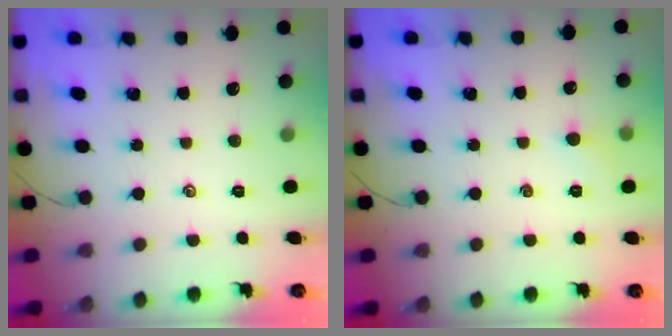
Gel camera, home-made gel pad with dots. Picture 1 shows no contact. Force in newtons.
{"total": 3.8, "press": 3.6, "slide": 1.2}